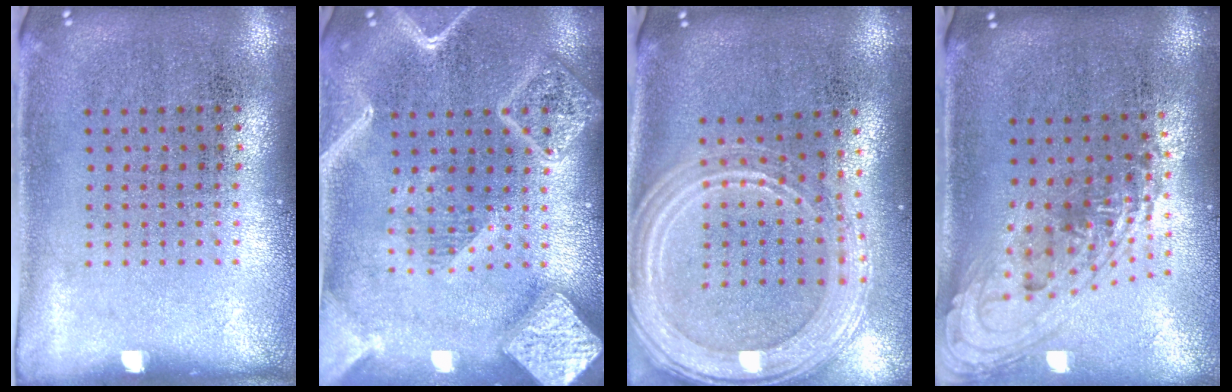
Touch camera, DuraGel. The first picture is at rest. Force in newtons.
{"total": 3.6, "press": 3.6, "slide": 0.5}
{"total": 2.3, "press": 2.1, "slide": 1.1}
{"total": 1.7, "press": 1.3, "slide": 1.0}